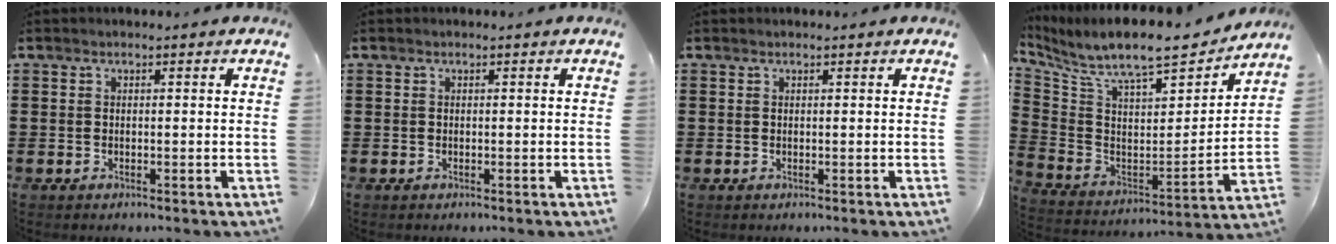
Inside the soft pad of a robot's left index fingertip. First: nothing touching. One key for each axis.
{"total": 0.0}
{"total": 0.0}
{"total": 9.7, "fx": 8.3, "fy": 1.8, "fz": 4.5, "tx": -0.117, "ty": -0.067, "tz": 0.140}